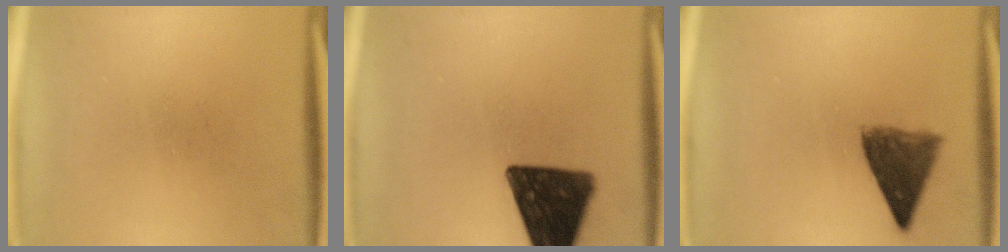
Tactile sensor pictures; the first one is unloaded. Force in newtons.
{"total": 16.1}
{"total": 7.2}